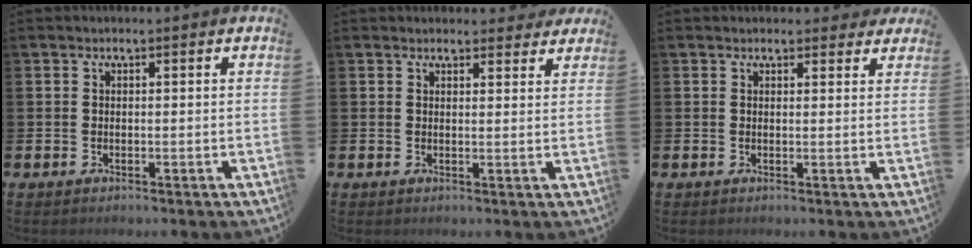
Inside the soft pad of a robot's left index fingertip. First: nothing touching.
{"total": 2.4, "force": [2.3, 0.6, 0.0], "torque": [0.010, -0.013, 0.039]}
{"total": 1.6, "force": [1.5, 0.7, 0.2], "torque": [0.008, -0.001, 0.024]}